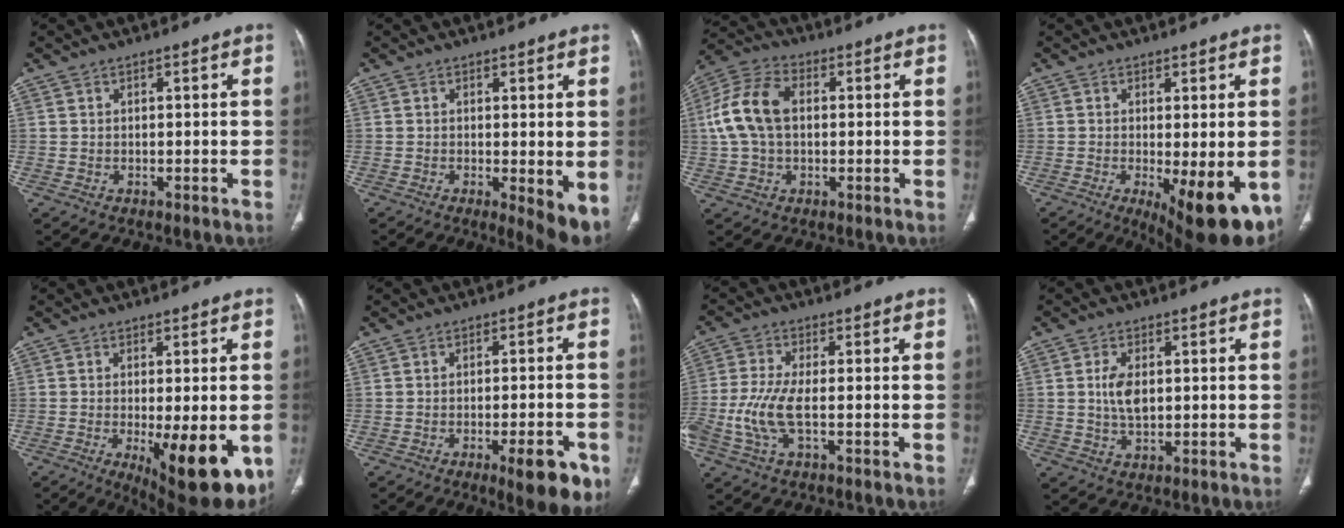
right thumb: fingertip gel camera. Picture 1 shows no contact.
{"total": 6.2, "force": [-0.6, 1.8, 5.9], "torque": [-0.086, -0.020, -0.009]}
{"total": 11.6, "force": [1.1, 7.6, 8.8], "torque": [-0.183, 0.030, 0.015]}
{"total": 12.5, "force": [-3.8, 3.8, 11.3], "torque": [-0.140, -0.022, -0.044]}
{"total": 14.6, "force": [-4.2, 4.5, 13.2], "torque": [-0.158, -0.022, -0.045]}
{"total": 9.4, "force": [-4.5, 2.4, 7.9], "torque": [-0.095, 0.006, -0.055]}
{"total": 7.9, "force": [-2.0, 2.7, 7.2], "torque": [-0.184, 0.006, -0.043]}
{"total": 4.9, "force": [0.5, 2.7, 4.0], "torque": [-0.081, -0.002, 0.012]}